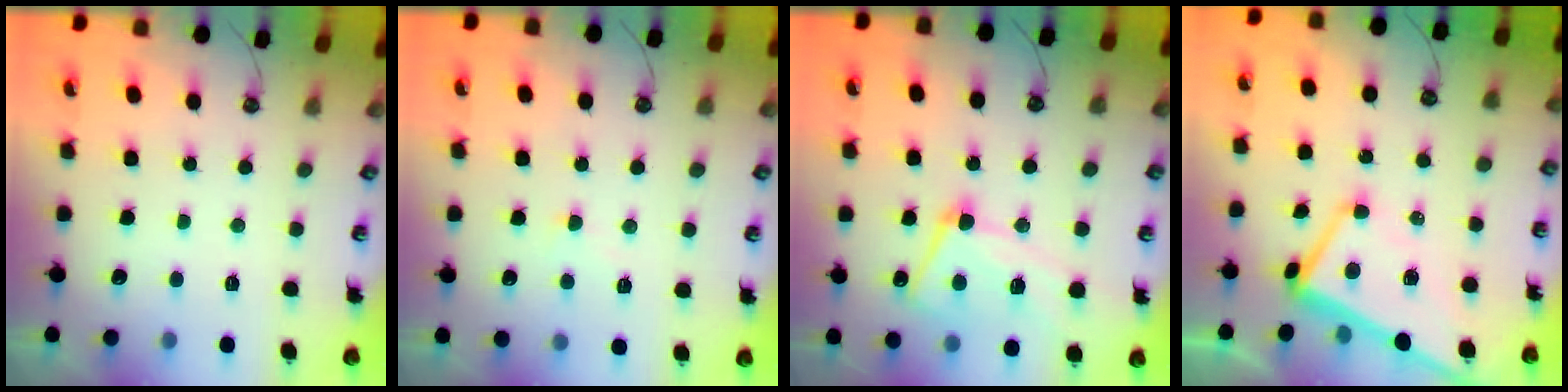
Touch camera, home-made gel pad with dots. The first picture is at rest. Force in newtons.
{"total": 4.1, "press": 4.1, "slide": 0.4}
{"total": 11.5, "press": 11.4, "slide": 1.5}
{"total": 1.2, "press": 0.7, "slide": 1.0}